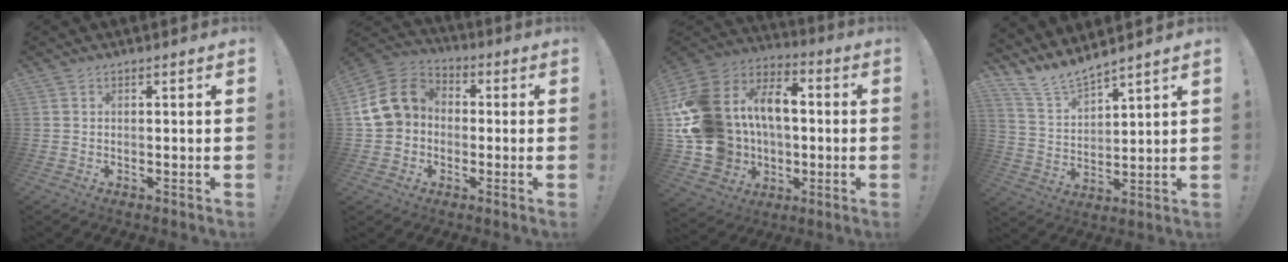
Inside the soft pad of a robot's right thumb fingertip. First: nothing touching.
{"total": 14.1, "force": [1.0, 11.8, 7.5], "torque": [-0.142, 0.017, 0.025]}
{"total": 22.2, "force": [3.6, 17.7, 12.9], "torque": [-0.290, -0.016, 0.104]}
{"total": 9.0, "force": [8.6, 1.2, 2.2], "torque": [-0.060, -0.070, 0.162]}